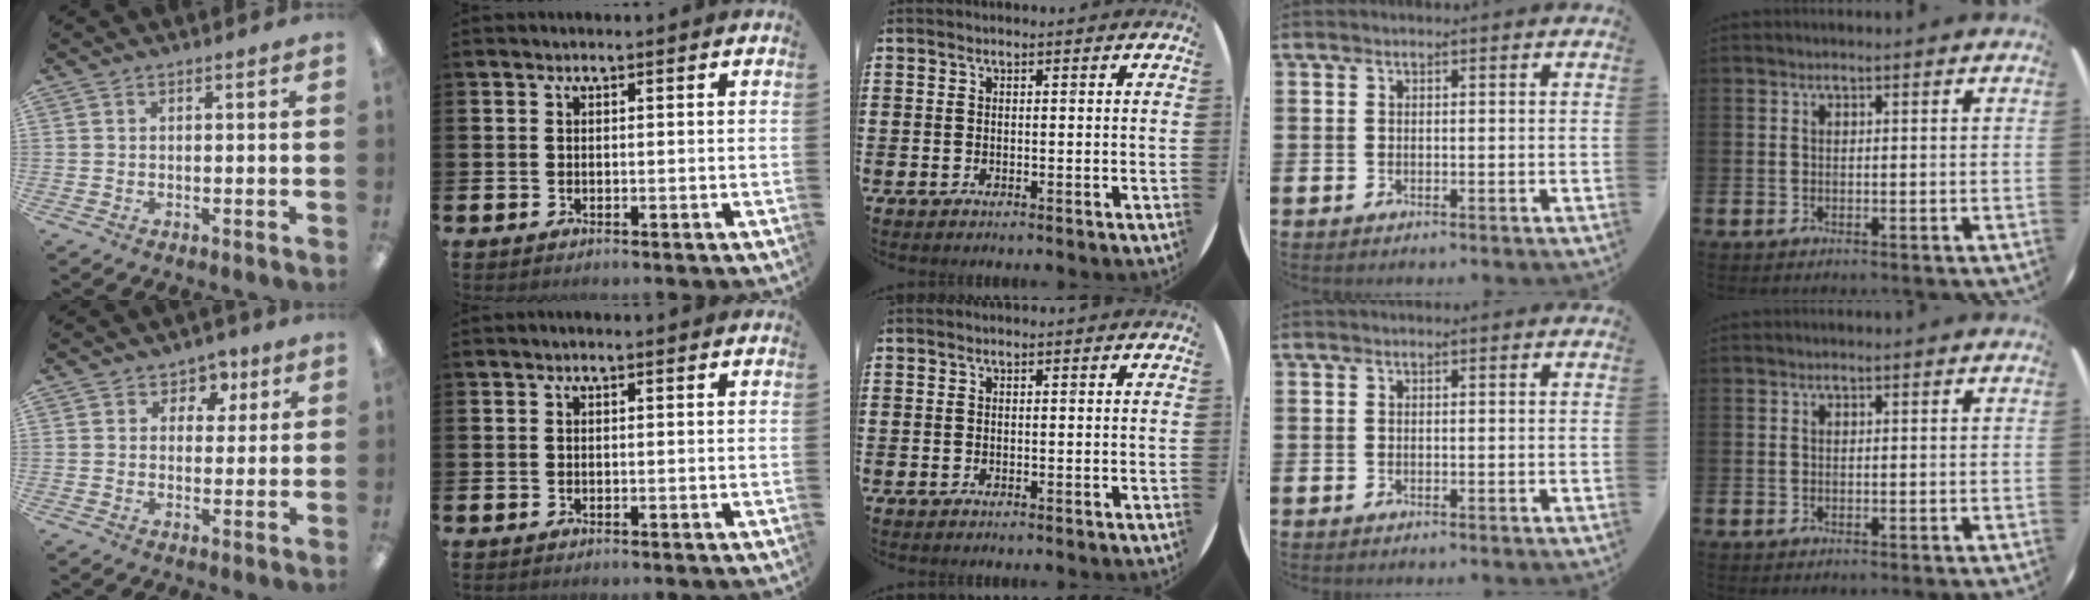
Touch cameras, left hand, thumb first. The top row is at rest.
{"thumb": {"total": 4.4, "force": [1.9, 3.9, 1.1], "torque": [-0.012, 0.000, 0.030]}}